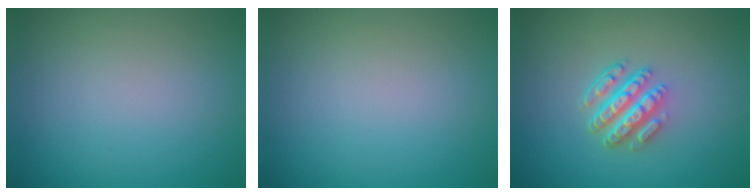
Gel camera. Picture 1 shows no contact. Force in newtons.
{"total": 0.0}
{"total": 4.7, "press": 3.5, "slide": 3.1}